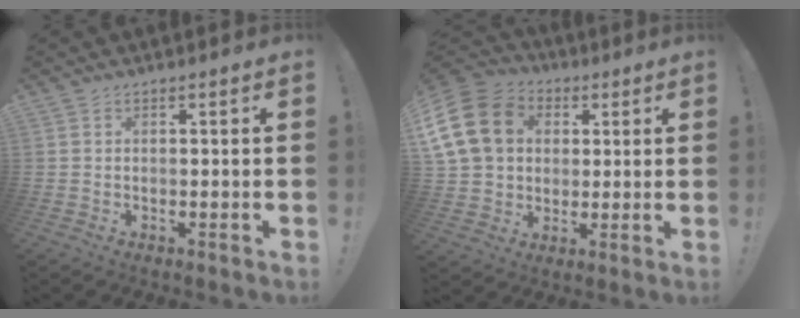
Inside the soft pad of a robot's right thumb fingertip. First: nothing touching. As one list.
[{"total": 19.3, "force": [4.4, 15.5, 10.5], "torque": [-0.182, -0.004, 0.097]}]